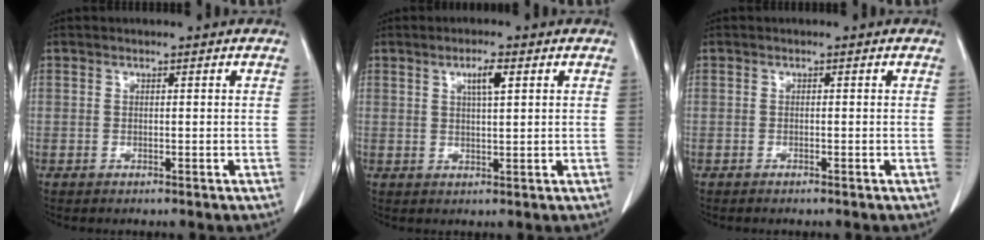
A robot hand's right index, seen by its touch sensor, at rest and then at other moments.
{"total": 3.2, "force": [1.4, 0.4, 2.8], "torque": [-0.049, 0.000, 0.022]}
{"total": 0.7, "force": [-0.6, 0.0, 0.3], "torque": [-0.010, -0.002, -0.010]}